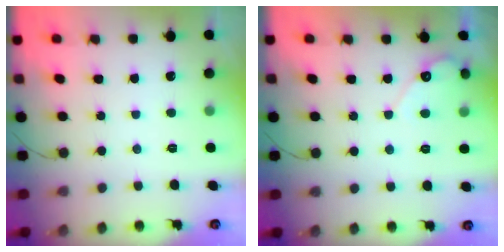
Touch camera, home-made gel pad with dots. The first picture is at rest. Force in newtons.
{"total": 4.3, "press": 4.3, "slide": 0.3}